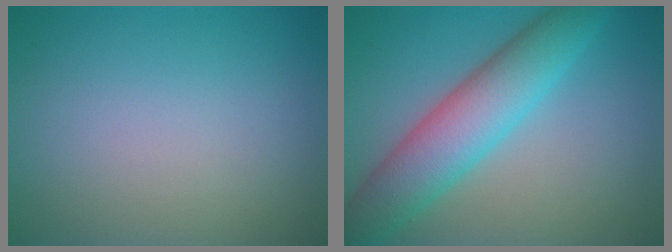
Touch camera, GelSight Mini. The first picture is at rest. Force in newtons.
{"total": 6.8, "press": 6.8, "slide": 0.1}